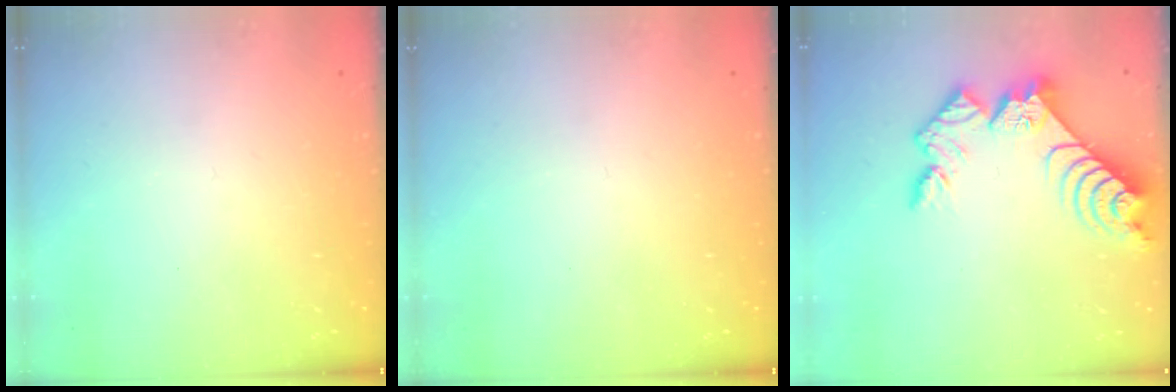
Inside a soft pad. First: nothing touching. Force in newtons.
{"total": 0.0}
{"total": 12.0, "press": 11.9, "slide": 0.9}